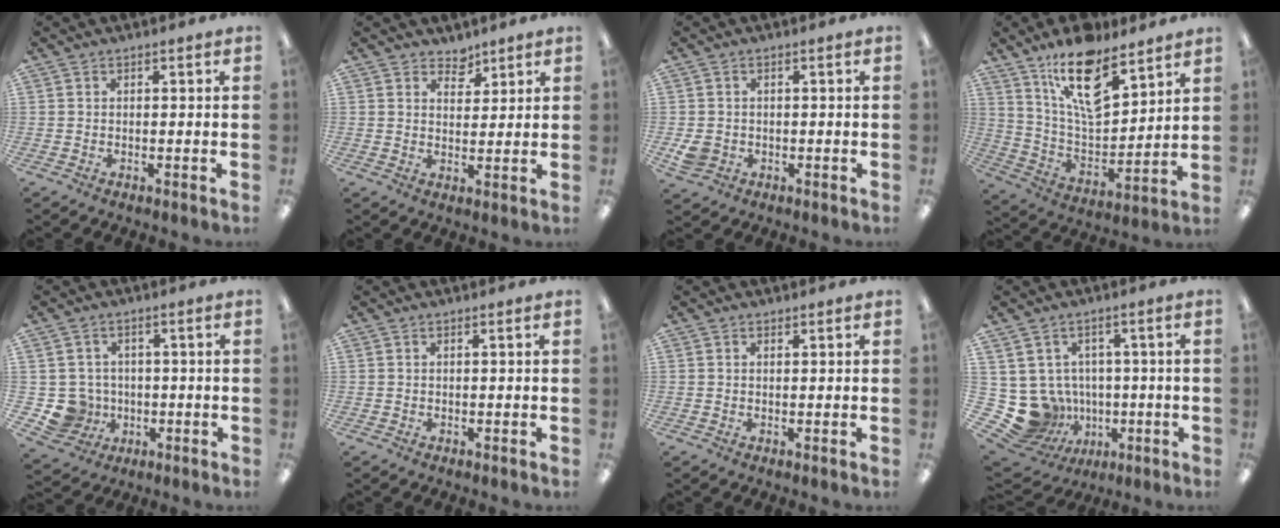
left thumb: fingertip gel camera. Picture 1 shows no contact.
{"total": 3.8, "force": [3.3, 1.9, 0.3], "torque": [0.008, -0.025, 0.058]}
{"total": 3.2, "force": [-0.8, 2.8, 1.4], "torque": [-0.022, -0.002, -0.015]}
{"total": 17.3, "force": [11.8, 7.0, 10.6], "torque": [-0.186, -0.063, 0.205]}
{"total": 6.6, "force": [-0.7, 6.5, 1.0], "torque": [-0.047, 0.003, -0.004]}
{"total": 0.0}
{"total": 0.5, "force": [0.4, 0.2, 0.3], "torque": [0.001, -0.004, 0.006]}
{"total": 11.4, "force": [-2.1, 10.7, 3.4], "torque": [-0.104, -0.005, -0.021]}